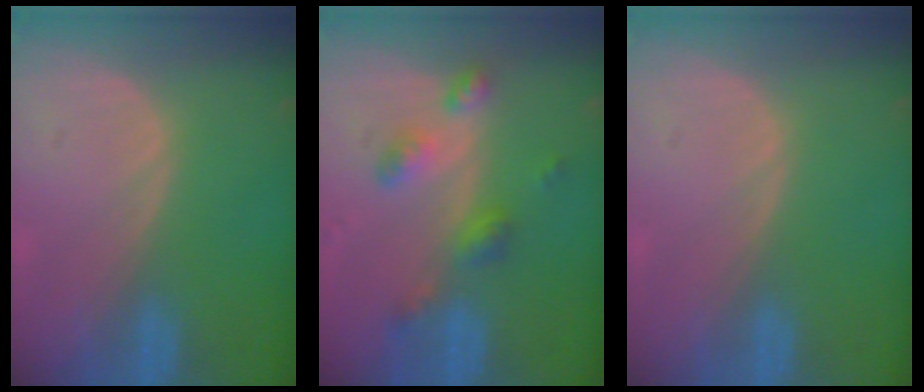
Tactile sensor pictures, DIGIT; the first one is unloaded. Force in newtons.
{"total": 5.9, "press": 5.2, "slide": 2.8}
{"total": 0.0}